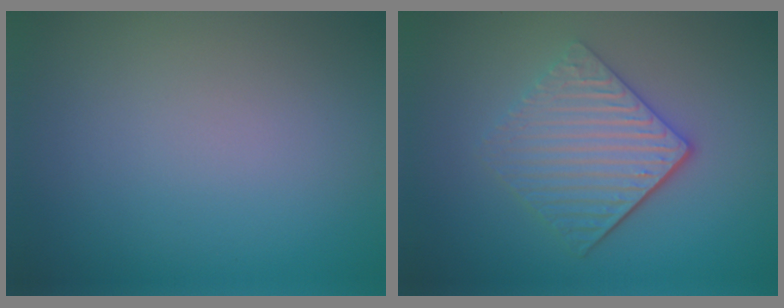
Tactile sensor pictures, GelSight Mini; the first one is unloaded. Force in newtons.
{"total": 4.7, "press": 3.6, "slide": 3.0}